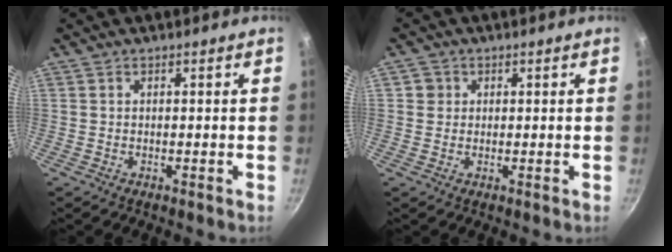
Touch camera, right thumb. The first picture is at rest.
{"total": 2.6, "force": [0.5, 2.5, 0.5], "torque": [0.005, 0.005, 0.004]}